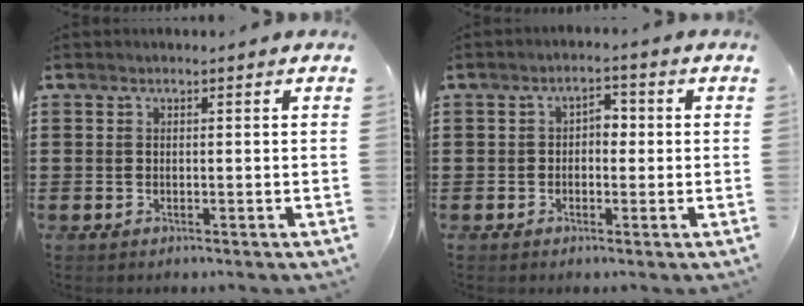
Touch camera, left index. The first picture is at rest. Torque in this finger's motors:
{"motor_torque": [0.08, -0.02, 0.15, 0.02]}